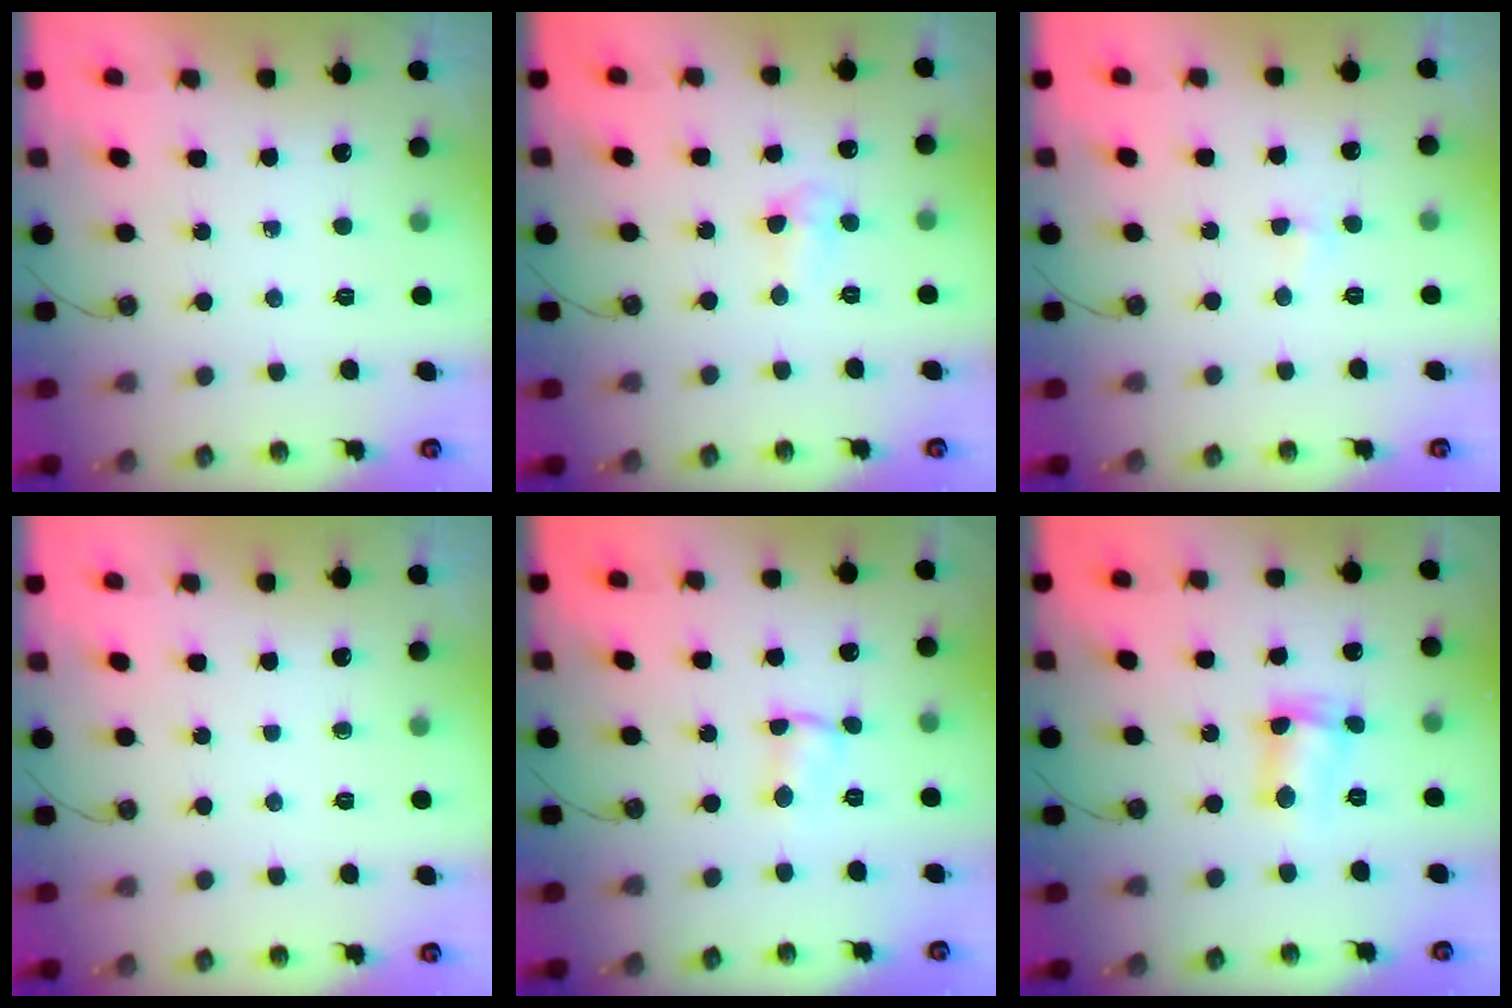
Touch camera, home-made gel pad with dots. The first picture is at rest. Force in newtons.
{"total": 3.3, "press": 3.2, "slide": 0.7}
{"total": 2.8, "press": 2.7, "slide": 0.5}
{"total": 0.0}
{"total": 1.3, "press": 1.2, "slide": 0.4}
{"total": 5.1, "press": 5.0, "slide": 0.9}